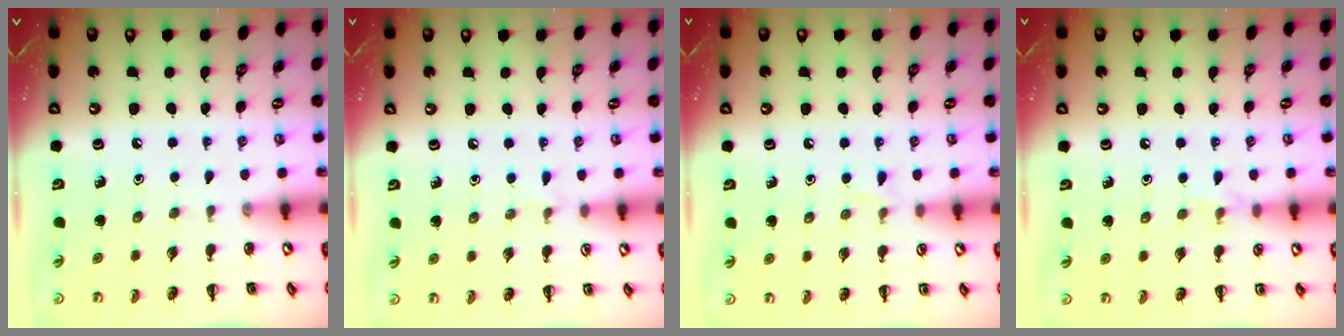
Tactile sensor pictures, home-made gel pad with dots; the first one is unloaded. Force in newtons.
{"total": 3.5, "press": 3.3, "slide": 1.2}
{"total": 3.9, "press": 3.7, "slide": 1.2}
{"total": 4.8, "press": 4.6, "slide": 1.3}